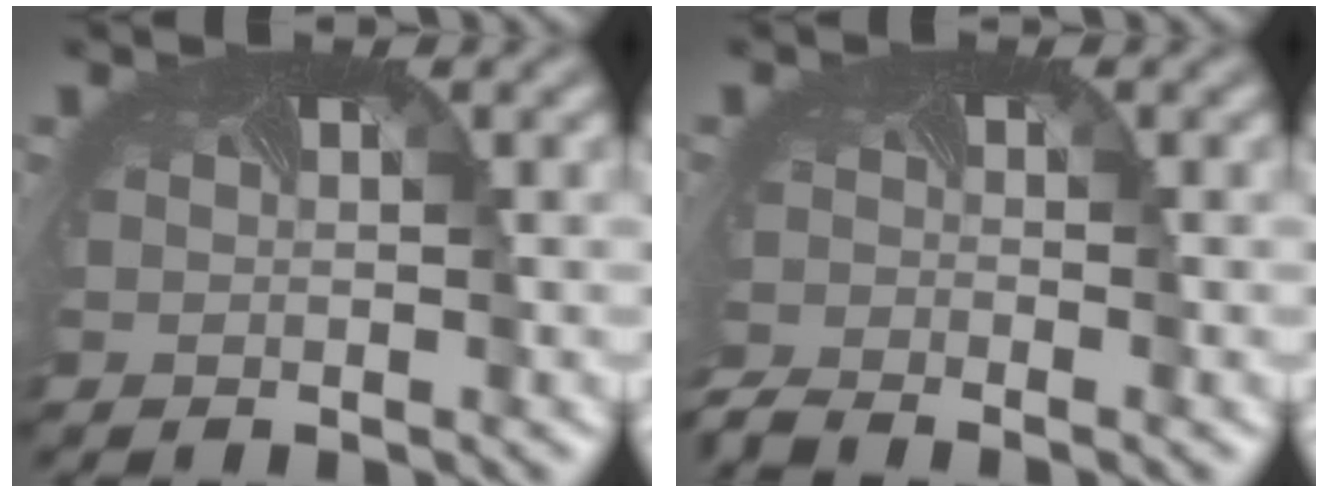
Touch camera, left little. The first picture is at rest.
{"total": 2.8, "force": [-2.8, -0.1, 0.1], "torque": [-0.014, -0.023, -0.061]}